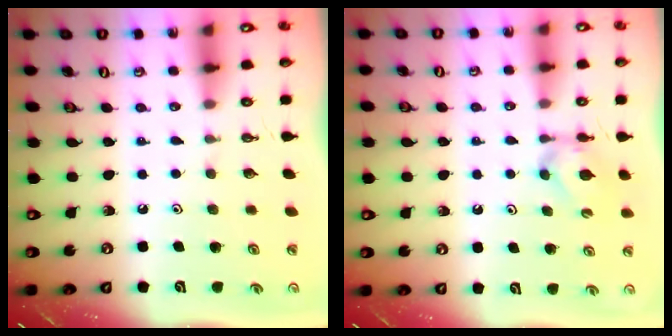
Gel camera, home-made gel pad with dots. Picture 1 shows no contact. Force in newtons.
{"total": 5.9, "press": 5.8, "slide": 0.8}